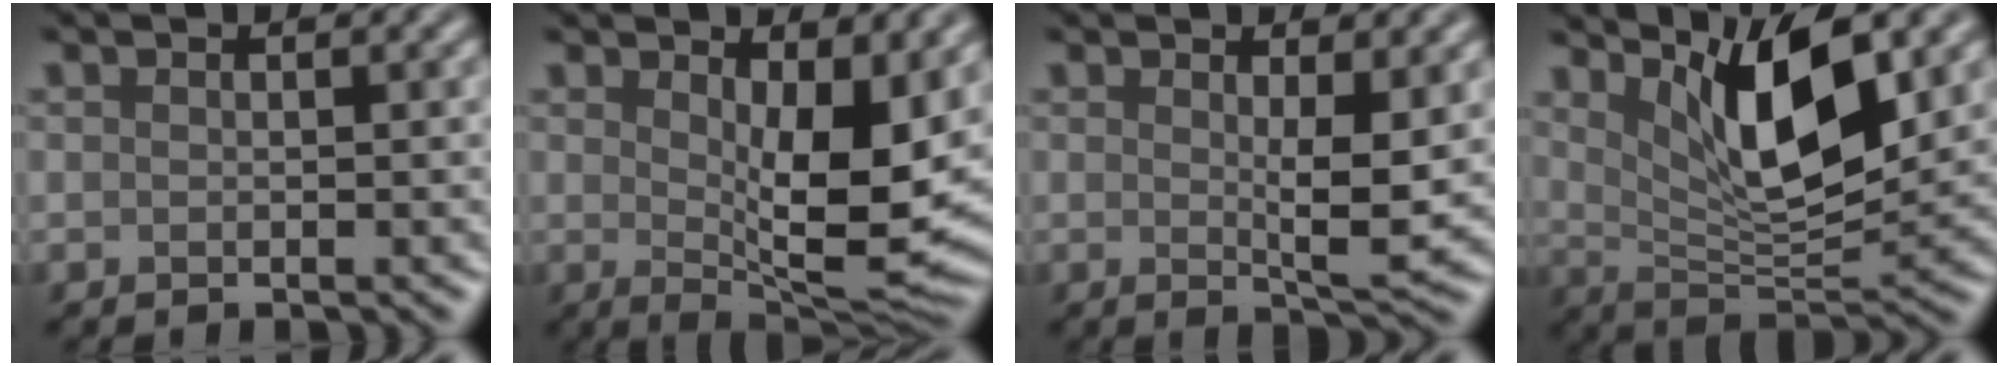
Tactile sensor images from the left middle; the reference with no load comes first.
{"total": 8.7, "force": [1.6, 2.9, 8.0], "torque": [-0.120, -0.016, 0.030]}
{"total": 3.4, "force": [0.7, 0.6, 3.2], "torque": [-0.052, -0.014, 0.015]}
{"total": 8.4, "force": [3.9, 2.6, 7.0], "torque": [-0.121, -0.016, 0.071]}